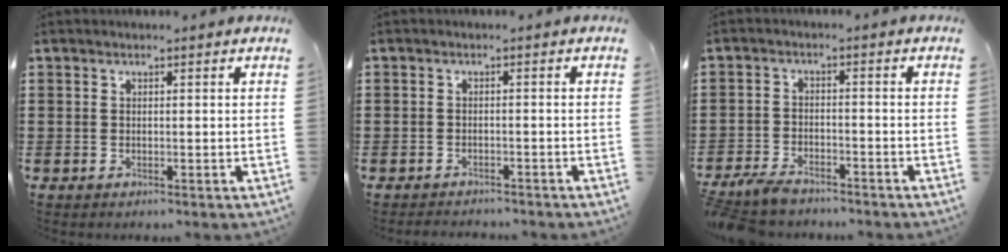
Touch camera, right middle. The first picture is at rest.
{"total": 1.6, "force": [-1.6, 0.1, -0.2], "torque": [-0.001, 0.001, -0.036]}
{"total": 4.0, "force": [-3.6, 1.1, 1.2], "torque": [-0.043, 0.000, -0.081]}